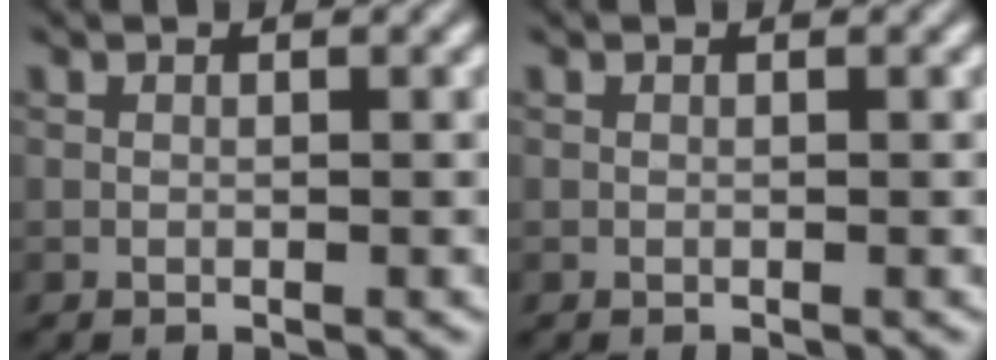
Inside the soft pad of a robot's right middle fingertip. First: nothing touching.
{"total": 0.0}